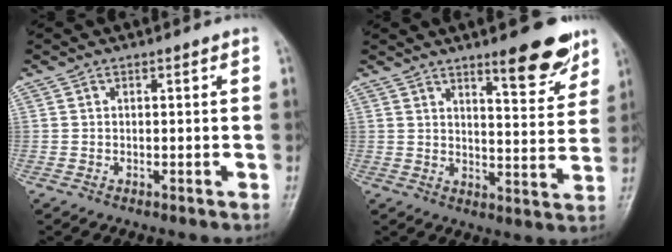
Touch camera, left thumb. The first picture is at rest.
{"total": 10.5, "force": [7.3, 2.7, 7.2], "torque": [-0.072, -0.049, 0.103]}